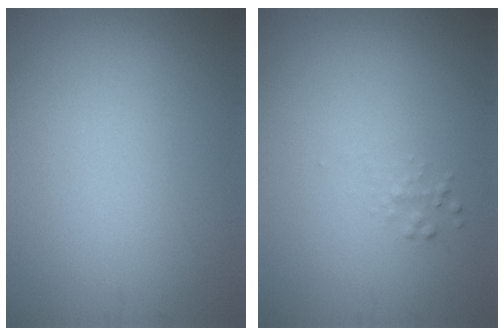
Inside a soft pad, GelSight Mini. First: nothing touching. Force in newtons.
{"total": 0.6, "press": 0.6, "slide": 0.0}